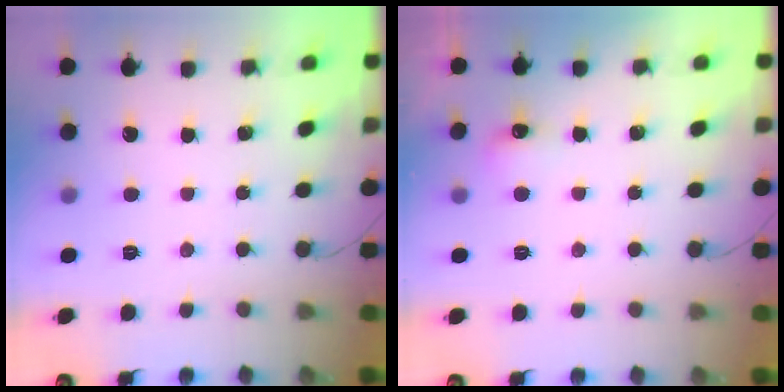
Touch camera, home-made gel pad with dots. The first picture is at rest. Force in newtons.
{"total": 5.1, "press": 5.0, "slide": 1.3}